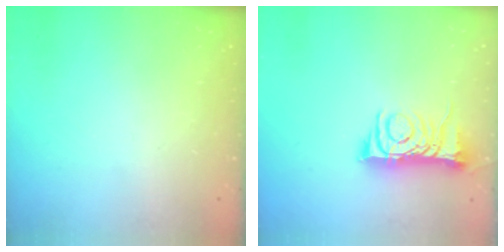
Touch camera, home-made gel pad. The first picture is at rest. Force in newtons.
{"total": 8.8, "press": 8.8, "slide": 0.3}